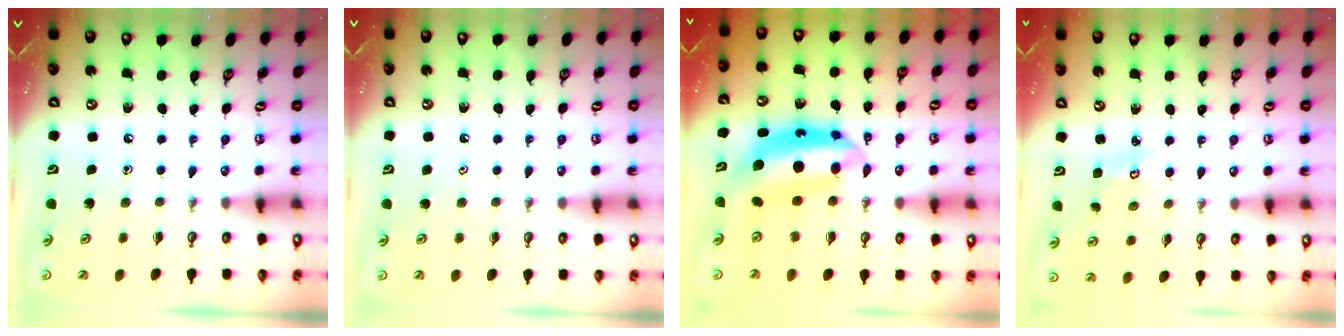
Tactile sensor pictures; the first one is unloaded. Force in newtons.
{"total": 0.9, "press": 0.6, "slide": 0.6}
{"total": 10.1, "press": 10.0, "slide": 1.0}
{"total": 2.8, "press": 2.8, "slide": 0.3}